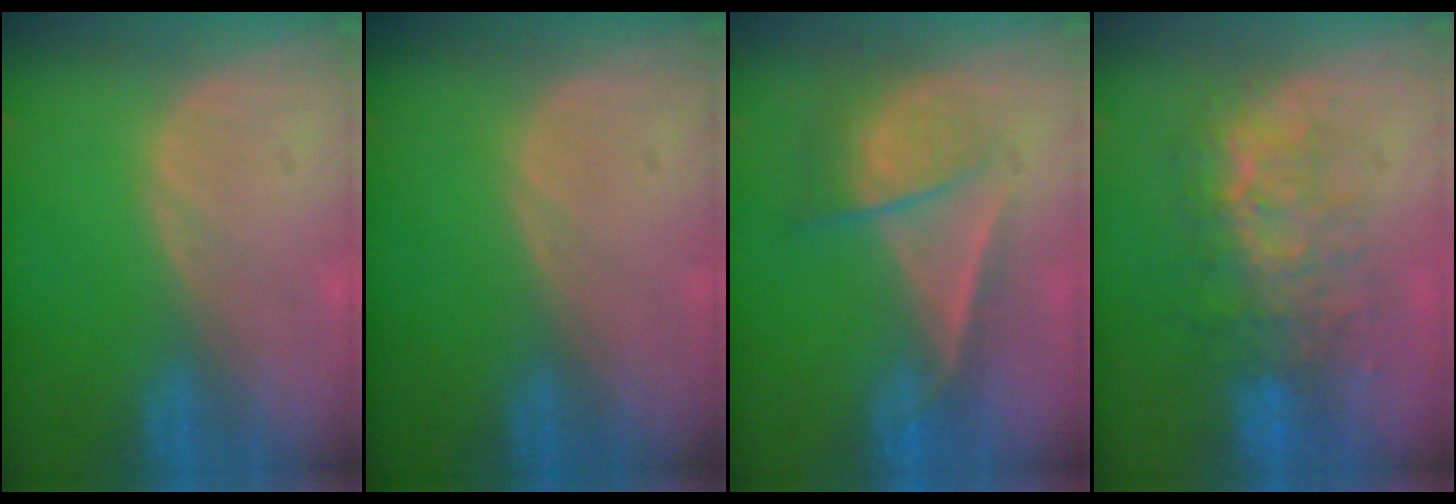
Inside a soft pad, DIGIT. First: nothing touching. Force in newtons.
{"total": 0.0}
{"total": 6.7, "press": 6.1, "slide": 2.9}
{"total": 9.0, "press": 8.3, "slide": 3.5}